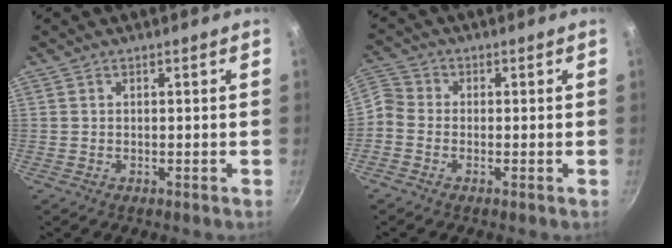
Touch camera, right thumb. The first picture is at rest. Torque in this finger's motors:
{"motor_torque": [-0.45, -0.13, 0.19, -0.92, 0.01]}